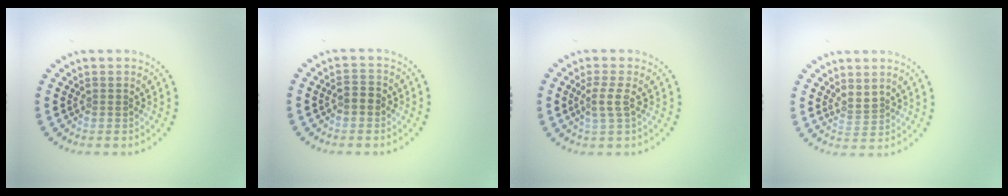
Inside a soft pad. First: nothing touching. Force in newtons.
{"total": 1.6, "press": 1.6, "slide": 0.4}
{"total": 1.8, "press": 1.5, "slide": 0.9}
{"total": 1.7, "press": 1.2, "slide": 1.2}